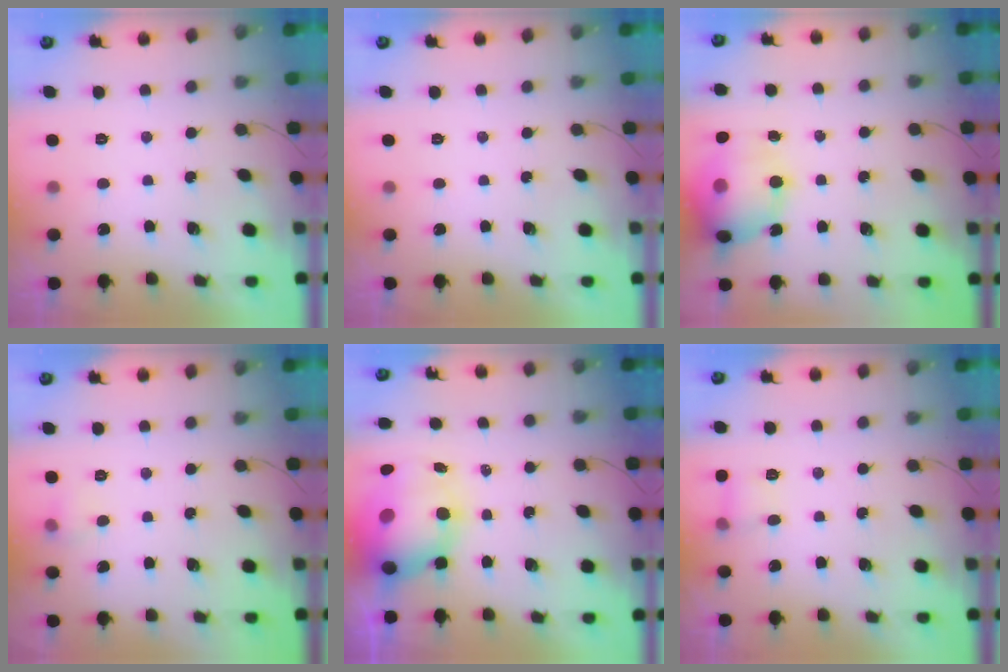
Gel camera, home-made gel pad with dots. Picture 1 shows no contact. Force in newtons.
{"total": 0.0}
{"total": 19.0, "press": 16.9, "slide": 8.7}
{"total": 5.0, "press": 3.7, "slide": 3.5}
{"total": 13.0, "press": 12.7, "slide": 3.0}
{"total": 3.8, "press": 3.6, "slide": 1.1}